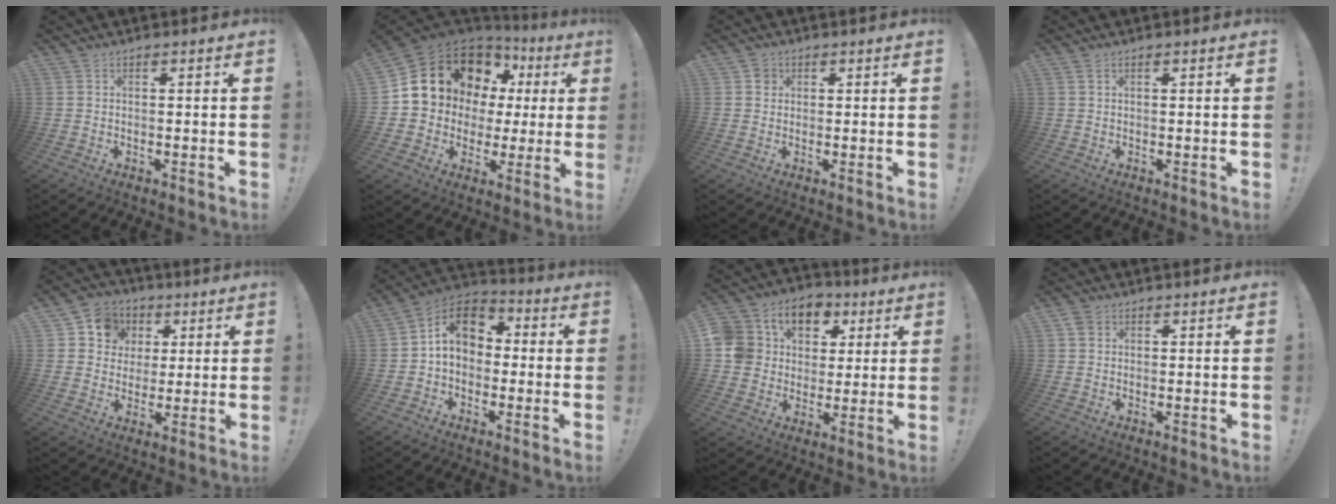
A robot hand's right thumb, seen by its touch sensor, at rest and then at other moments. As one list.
[{"total": 14.2, "force": [6.5, 11.2, 5.9], "torque": [-0.099, -0.040, 0.146]}, {"total": 2.4, "force": [0.6, 2.2, 0.7], "torque": [-0.004, 0.001, 0.011]}, {"total": 0.9, "force": [0.5, 0.3, 0.8], "torque": [-0.020, 0.003, 0.009]}, {"total": 9.7, "force": [2.7, 8.8, 3.0], "torque": [-0.047, -0.002, 0.057]}, {"total": 10.6, "force": [1.1, 8.0, 6.8], "torque": [-0.103, 0.021, 0.028]}, {"total": 12.1, "force": [3.6, 10.7, 4.4], "torque": [-0.076, -0.012, 0.081]}, {"total": 2.3, "force": [1.2, 1.8, 0.8], "torque": [-0.005, -0.003, 0.021]}]